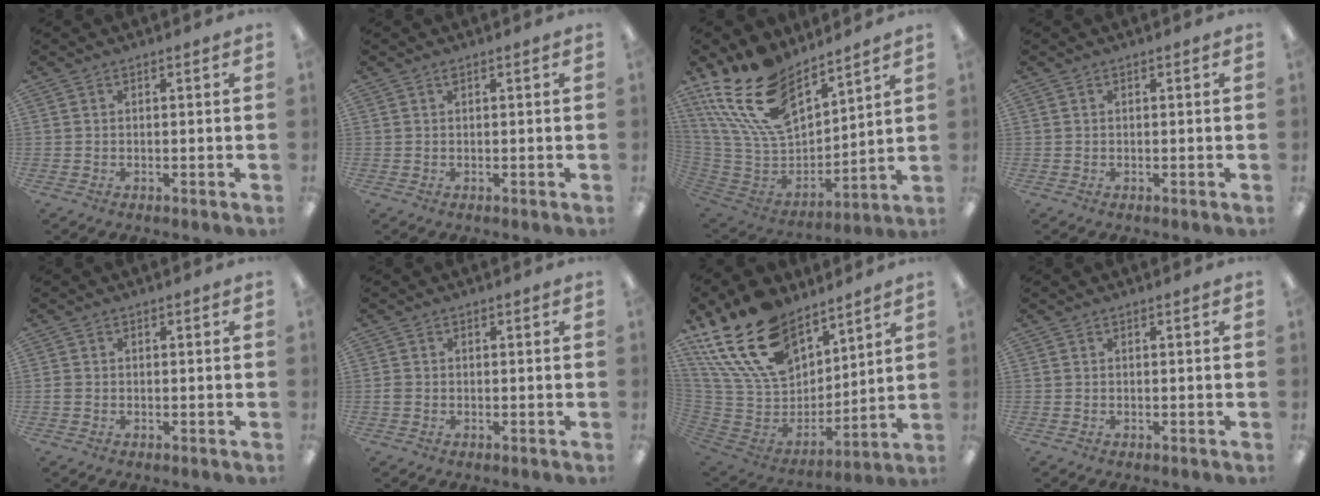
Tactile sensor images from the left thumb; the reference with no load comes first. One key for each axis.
{"total": 0.6, "fx": 0.4, "fy": 0.2, "fz": 0.4, "tx": -0.011, "ty": 0.004, "tz": 0.008}
{"total": 21.9, "fx": 14.6, "fy": 11.4, "fz": 11.7, "tx": -0.259, "ty": -0.084, "tz": 0.270}
{"total": 0.0}
{"total": 1.0, "fx": -0.3, "fy": 0.9, "fz": 0.5, "tx": -0.009, "ty": 0.003, "tz": -0.006}
{"total": 1.3, "fx": -0.3, "fy": 1.1, "fz": 0.7, "tx": -0.012, "ty": 0.003, "tz": -0.007}
{"total": 23.6, "fx": 14.9, "fy": 13.7, "fz": 12.1, "tx": -0.262, "ty": -0.080, "tz": 0.275}
{"total": 0.0}